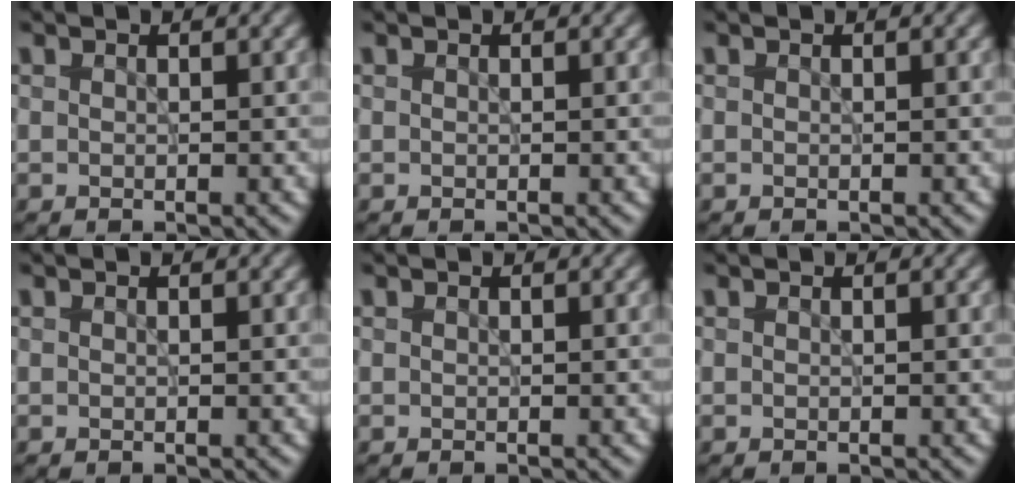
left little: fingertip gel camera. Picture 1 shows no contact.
{"total": 0.0}
{"total": 0.0}
{"total": 0.0}
{"total": 0.0}
{"total": 0.0}